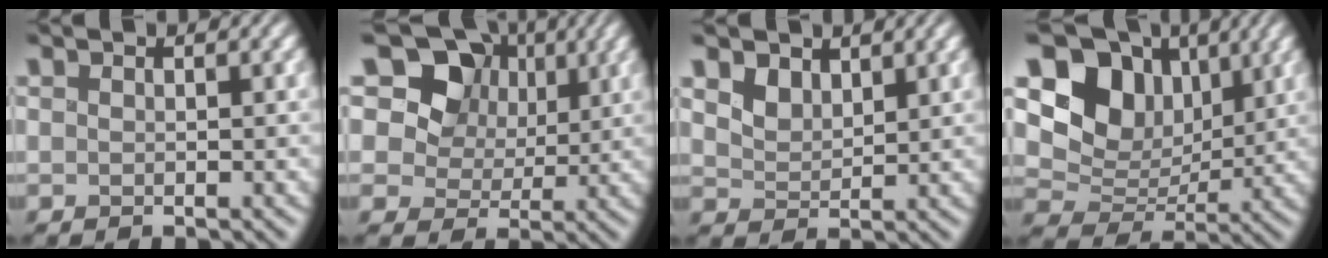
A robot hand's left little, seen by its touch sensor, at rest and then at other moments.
{"total": 10.8, "force": [4.5, 8.3, 5.2], "torque": [-0.076, 0.015, 0.075]}
{"total": 2.2, "force": [1.2, 1.6, 1.0], "torque": [-0.026, -0.008, 0.020]}
{"total": 9.8, "force": [3.8, 7.4, 5.3], "torque": [-0.093, -0.001, 0.059]}